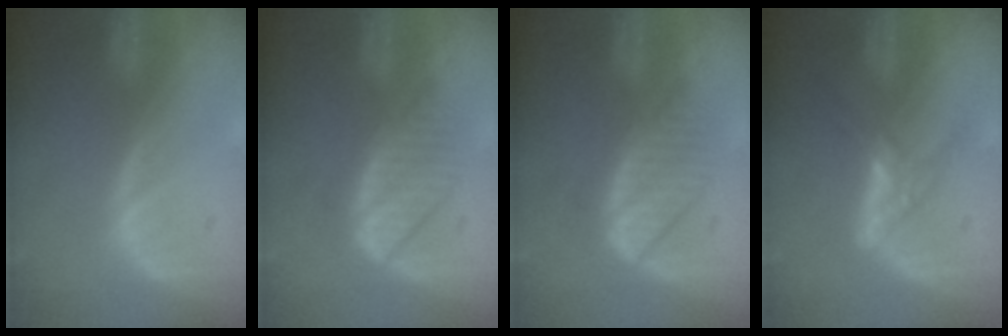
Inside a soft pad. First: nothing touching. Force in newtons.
{"total": 6.5, "press": 5.9, "slide": 2.8}
{"total": 6.5, "press": 5.9, "slide": 2.8}
{"total": 5.9, "press": 5.1, "slide": 3.0}